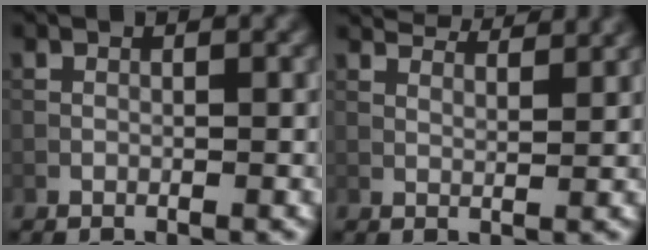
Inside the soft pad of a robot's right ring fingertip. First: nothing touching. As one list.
[{"total": 5.3, "force": [4.7, 1.0, 2.3], "torque": [-0.035, 0.003, 0.057]}]